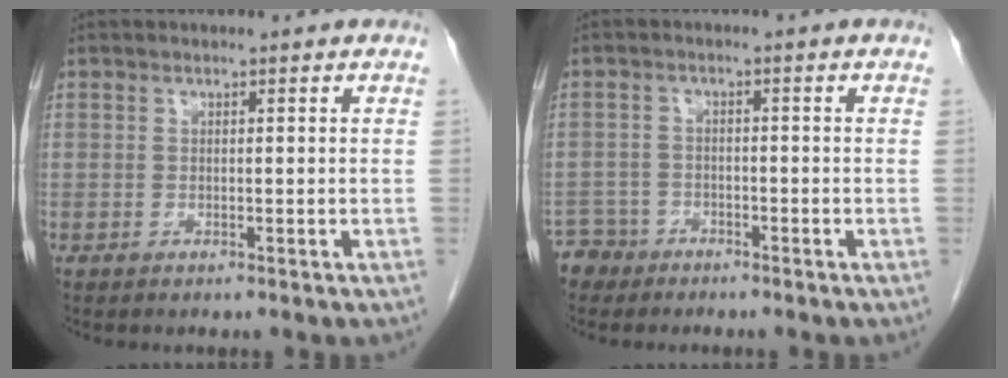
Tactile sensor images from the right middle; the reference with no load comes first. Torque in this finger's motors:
{"motor_torque": [0.48, -0.54, 0.10, 0.00]}